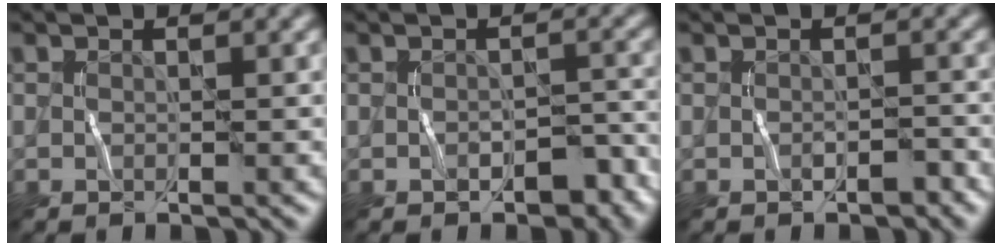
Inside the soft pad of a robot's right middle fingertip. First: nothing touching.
{"total": 2.7, "force": [-1.5, 1.6, 1.5], "torque": [-0.020, 0.000, -0.015]}
{"total": 1.1, "force": [-0.6, 0.6, 0.6], "torque": [-0.010, 0.002, -0.007]}